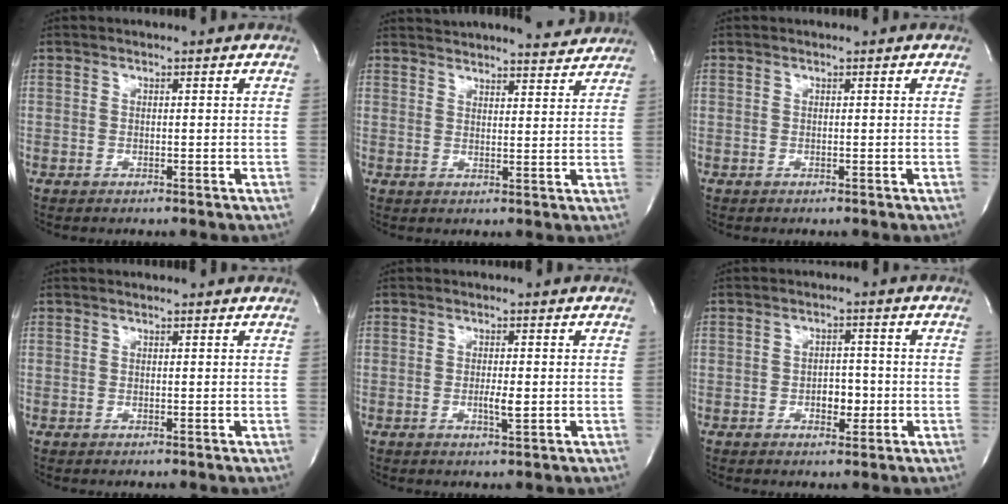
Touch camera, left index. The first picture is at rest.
{"total": 8.8, "force": [8.6, 1.0, 1.6], "torque": [-0.019, -0.005, 0.104]}
{"total": 0.0}
{"total": 0.7, "force": [0.7, 0.0, 0.1], "torque": [-0.009, -0.001, 0.002]}
{"total": 2.3, "force": [-1.0, 0.3, 2.0], "torque": [-0.039, -0.009, -0.015]}
{"total": 3.5, "force": [-1.5, 1.9, 2.5], "torque": [-0.030, 0.000, -0.020]}